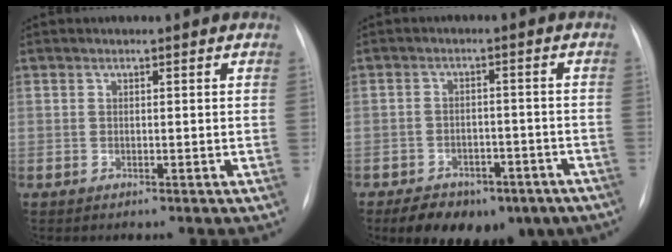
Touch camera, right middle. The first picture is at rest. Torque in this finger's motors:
{"motor_torque": [1.13, -1.01, 0.30, 0.11]}